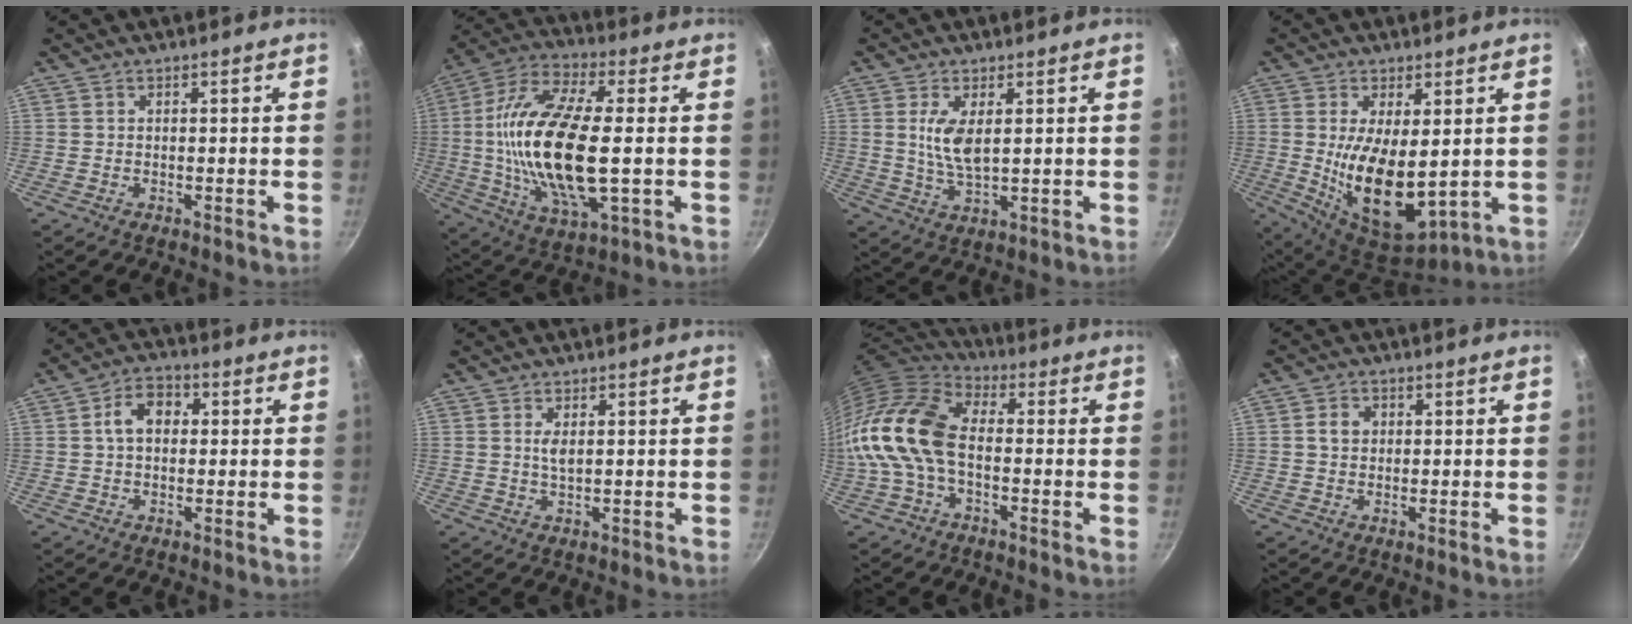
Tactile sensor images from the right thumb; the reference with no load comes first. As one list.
[{"total": 22.5, "force": [-0.2, 8.8, 20.7], "torque": [-0.411, 0.006, -0.014]}, {"total": 6.4, "force": [1.4, 2.6, 5.7], "torque": [-0.107, -0.013, 0.030]}, {"total": 14.8, "force": [0.6, 6.9, 13.0], "torque": [-0.219, -0.031, 0.029]}, {"total": 6.6, "force": [0.9, 4.8, 4.5], "torque": [-0.051, 0.017, 0.004]}, {"total": 2.0, "force": [0.6, 0.8, 1.8], "torque": [-0.033, -0.003, 0.012]}, {"total": 14.6, "force": [-2.0, 9.0, 11.4], "torque": [-0.213, 0.032, -0.059]}, {"total": 3.0, "force": [0.4, 2.6, 1.6], "torque": [-0.014, 0.005, 0.004]}]